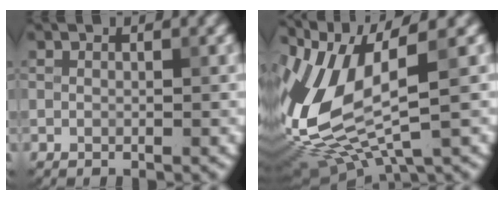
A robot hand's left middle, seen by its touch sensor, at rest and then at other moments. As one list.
[{"total": 10.4, "force": [0.1, 4.5, 9.4], "torque": [-0.215, 0.001, -0.002]}]